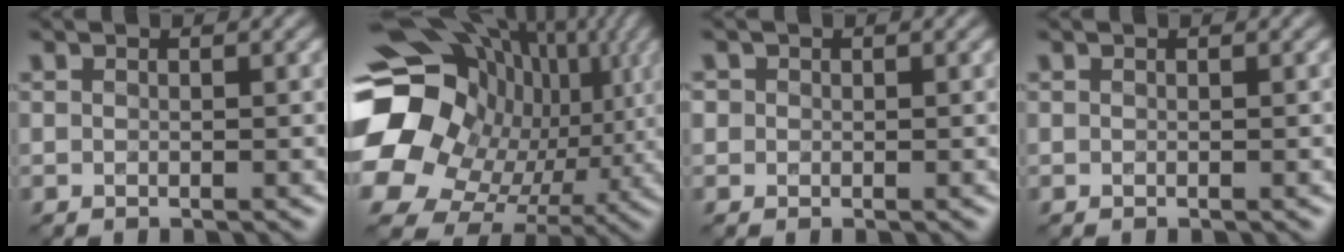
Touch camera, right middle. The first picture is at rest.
{"total": 18.8, "force": [2.3, 16.5, 8.8], "torque": [-0.176, 0.009, 0.035]}
{"total": 0.6, "force": [0.2, 0.5, -0.3], "torque": [0.012, 0.011, -0.004]}
{"total": 0.0}